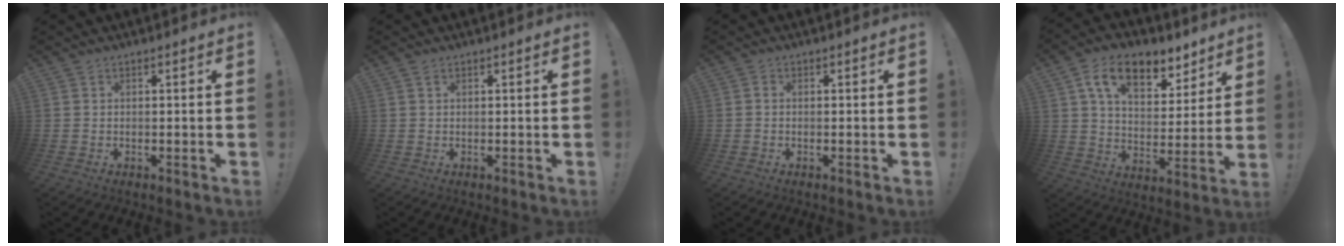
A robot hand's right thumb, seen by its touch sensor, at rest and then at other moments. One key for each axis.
{"total": 0.9, "fx": 0.5, "fy": 0.5, "fz": 0.6, "tx": -0.012, "ty": 0.000, "tz": 0.008}
{"total": 0.6, "fx": -0.3, "fy": 0.5, "fz": 0.2, "tx": -0.010, "ty": 0.005, "tz": -0.005}
{"total": 15.5, "fx": 9.0, "fy": 8.8, "fz": 9.1, "tx": -0.154, "ty": -0.033, "tz": 0.162}